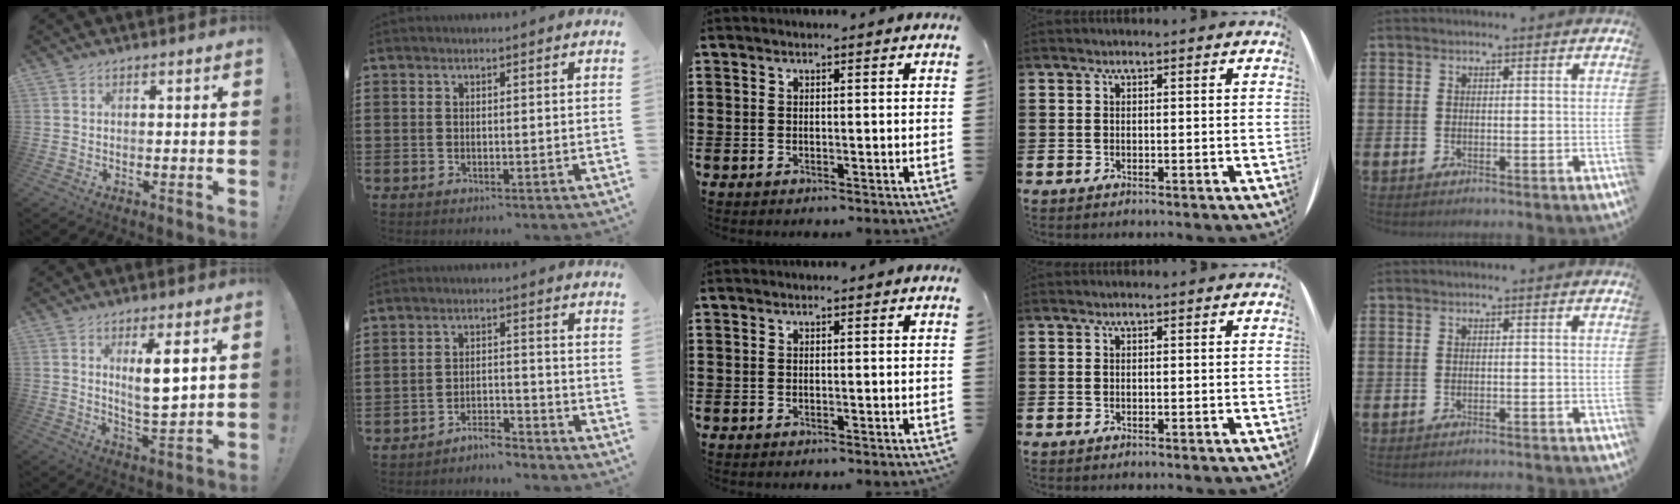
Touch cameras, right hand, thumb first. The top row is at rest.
{"thumb": {"total": 8.9, "force": [3.7, 1.5, 7.9], "torque": [-0.116, -0.022, 0.057]}, "index": {"total": 3.8, "force": [-3.8, 0.3, 0.3], "torque": [-0.011, 0.004, -0.080]}, "little": {"total": 0.5, "force": [-0.5, -0.2, 0.0], "torque": [0.000, -0.001, -0.011]}}